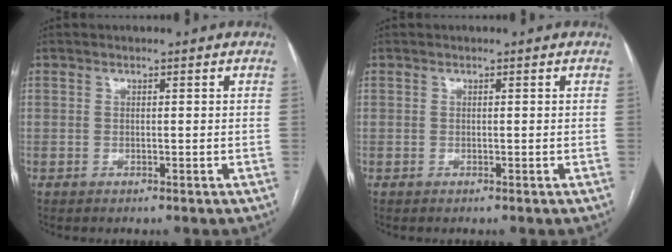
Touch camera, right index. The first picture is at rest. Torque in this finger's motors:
{"motor_torque": [0.00, 0.00, 0.00, 0.00]}